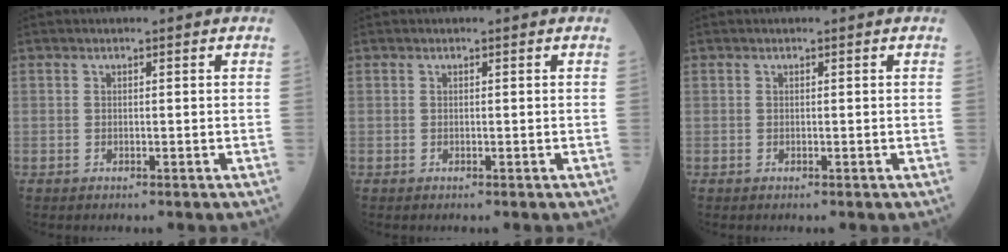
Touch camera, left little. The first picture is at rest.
{"total": 0.0}
{"total": 0.0}